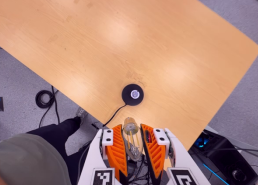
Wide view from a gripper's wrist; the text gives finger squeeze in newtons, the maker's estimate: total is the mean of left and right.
{"total": 20.2, "left": 22.1, "right": 18.3}